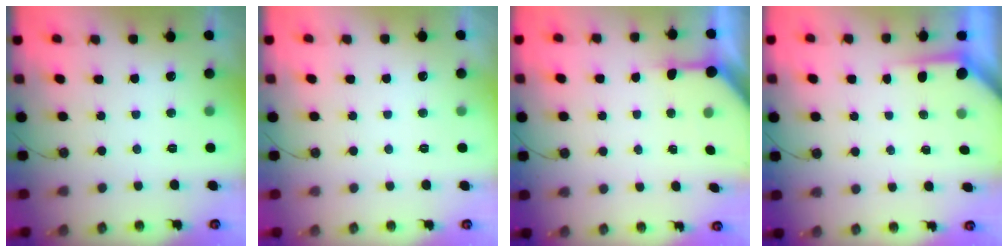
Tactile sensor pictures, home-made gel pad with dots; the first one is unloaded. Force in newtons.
{"total": 0.0}
{"total": 6.2, "press": 6.2, "slide": 0.2}
{"total": 3.6, "press": 3.5, "slide": 0.4}